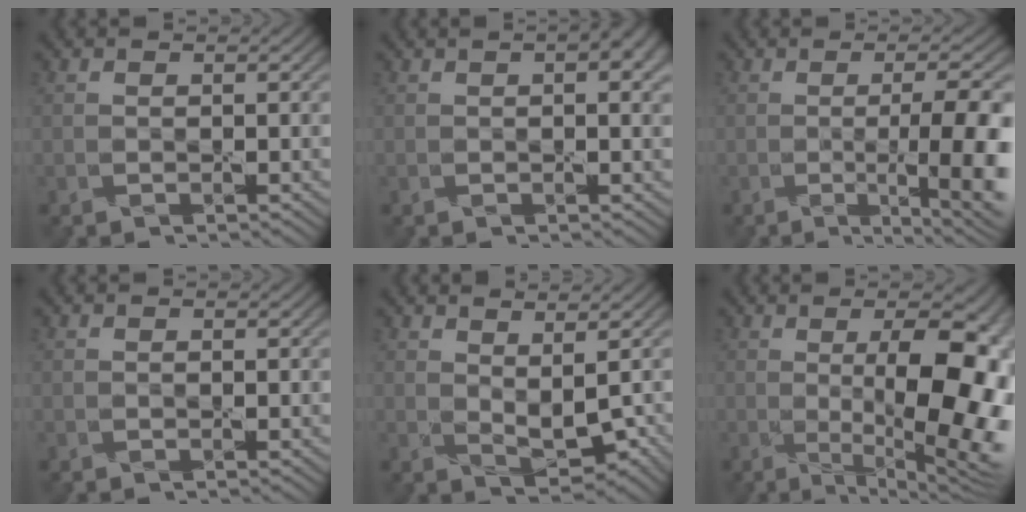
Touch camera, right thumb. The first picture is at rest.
{"total": 4.6, "force": [1.9, 1.4, 3.9], "torque": [-0.050, 0.009, 0.020]}
{"total": 10.8, "force": [-1.9, 2.9, 10.3], "torque": [-0.119, 0.000, -0.028]}
{"total": 0.0}
{"total": 2.8, "force": [1.3, 1.0, 2.3], "torque": [-0.047, -0.003, 0.028]}
{"total": 16.4, "force": [-0.2, 5.5, 15.5], "torque": [-0.195, 0.000, 0.000]}